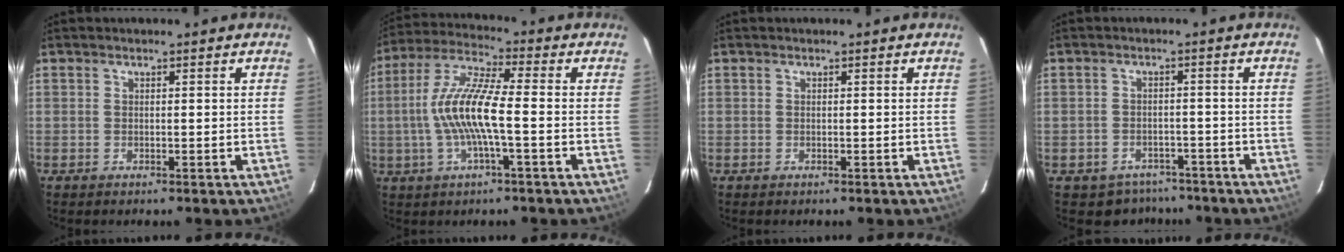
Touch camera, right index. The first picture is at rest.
{"total": 11.7, "force": [-1.6, 1.6, 11.4], "torque": [-0.235, 0.007, -0.034]}
{"total": 0.0}
{"total": 6.7, "force": [-5.1, 4.3, 0.9], "torque": [-0.032, 0.020, -0.061]}